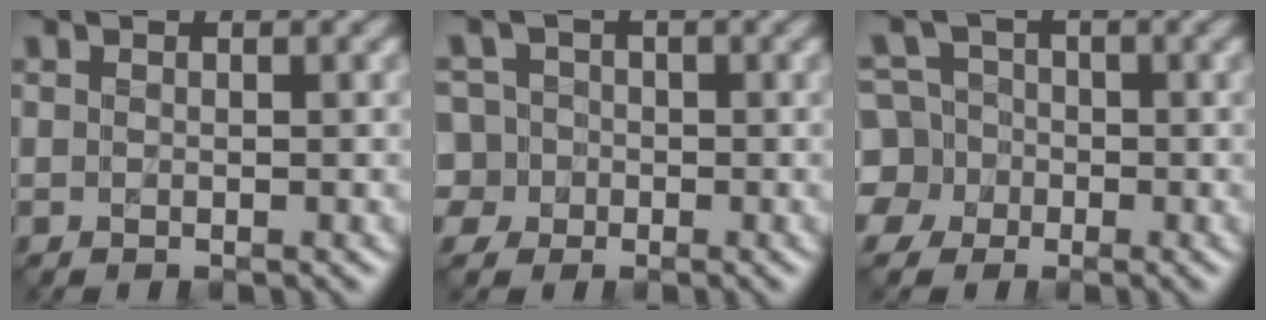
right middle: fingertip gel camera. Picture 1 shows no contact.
{"total": 6.1, "force": [-0.9, 5.7, 1.7], "torque": [-0.036, 0.024, -0.054]}
{"total": 6.8, "force": [-1.6, 6.5, 1.6], "torque": [-0.037, 0.011, -0.064]}